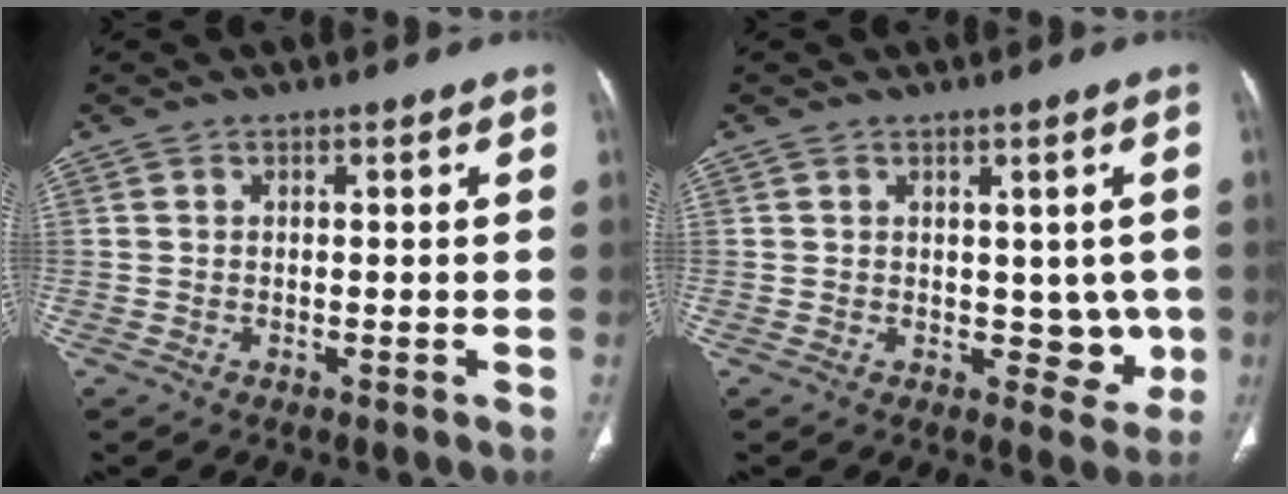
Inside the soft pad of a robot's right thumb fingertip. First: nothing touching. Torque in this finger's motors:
{"motor_torque": [-0.08, -0.29, -0.11, -0.50, 0.05]}